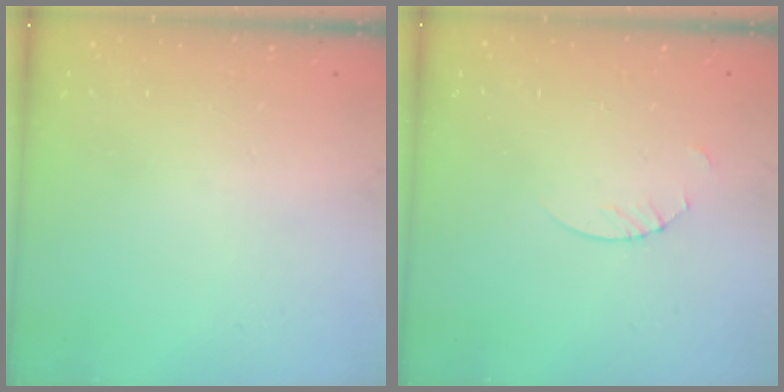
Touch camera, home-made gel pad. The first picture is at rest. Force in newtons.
{"total": 1.9, "press": 1.9, "slide": 0.2}